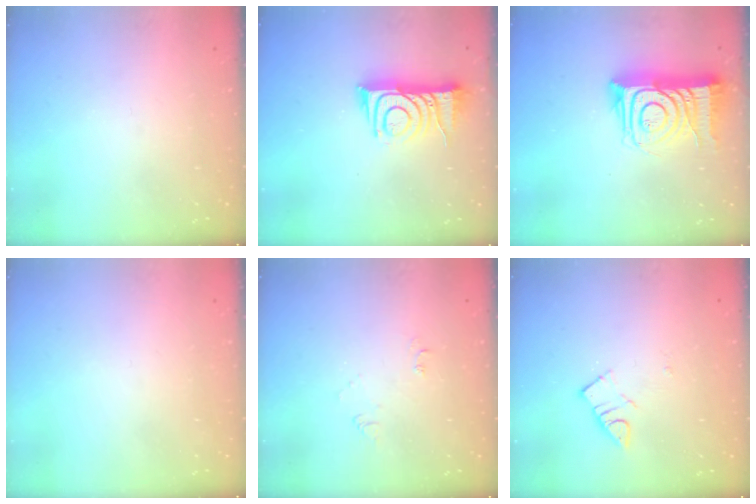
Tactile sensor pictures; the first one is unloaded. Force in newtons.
{"total": 11.2, "press": 11.2, "slide": 1.2}
{"total": 15.0, "press": 14.9, "slide": 1.1}
{"total": 1.5, "press": 1.5, "slide": 0.1}
{"total": 4.8, "press": 4.7, "slide": 0.6}
{"total": 3.3, "press": 3.3, "slide": 0.1}